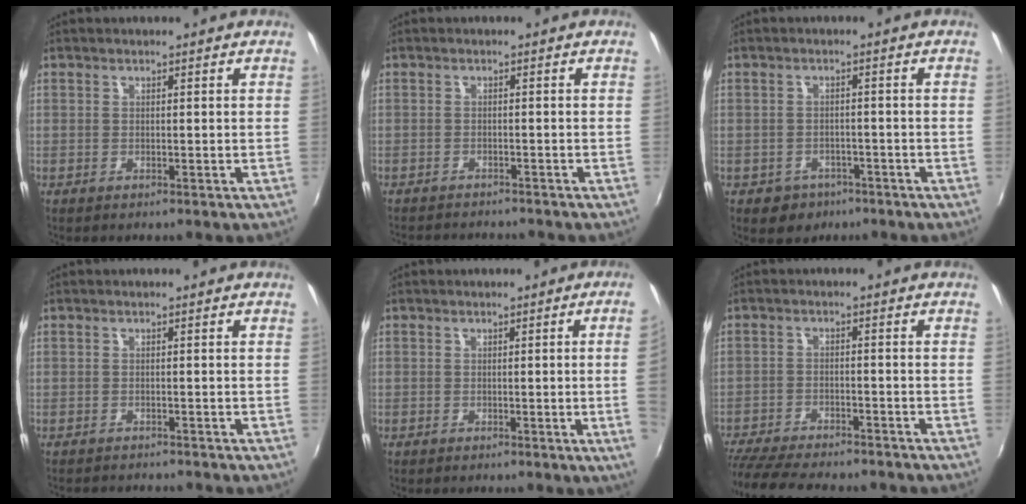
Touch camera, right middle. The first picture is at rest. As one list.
[{"total": 5.5, "force": [-5.2, 0.8, 1.5], "torque": [-0.043, -0.013, -0.080]}, {"total": 5.0, "force": [-2.9, 3.9, 1.1], "torque": [-0.036, 0.000, -0.036]}, {"total": 3.9, "force": [-3.7, 0.6, 1.1], "torque": [-0.031, -0.013, -0.057]}, {"total": 3.8, "force": [-0.1, -1.8, 3.3], "torque": [-0.051, -0.012, 0.002]}, {"total": 16.1, "force": [-13.8, 3.9, 7.4], "torque": [-0.162, -0.038, -0.215]}]